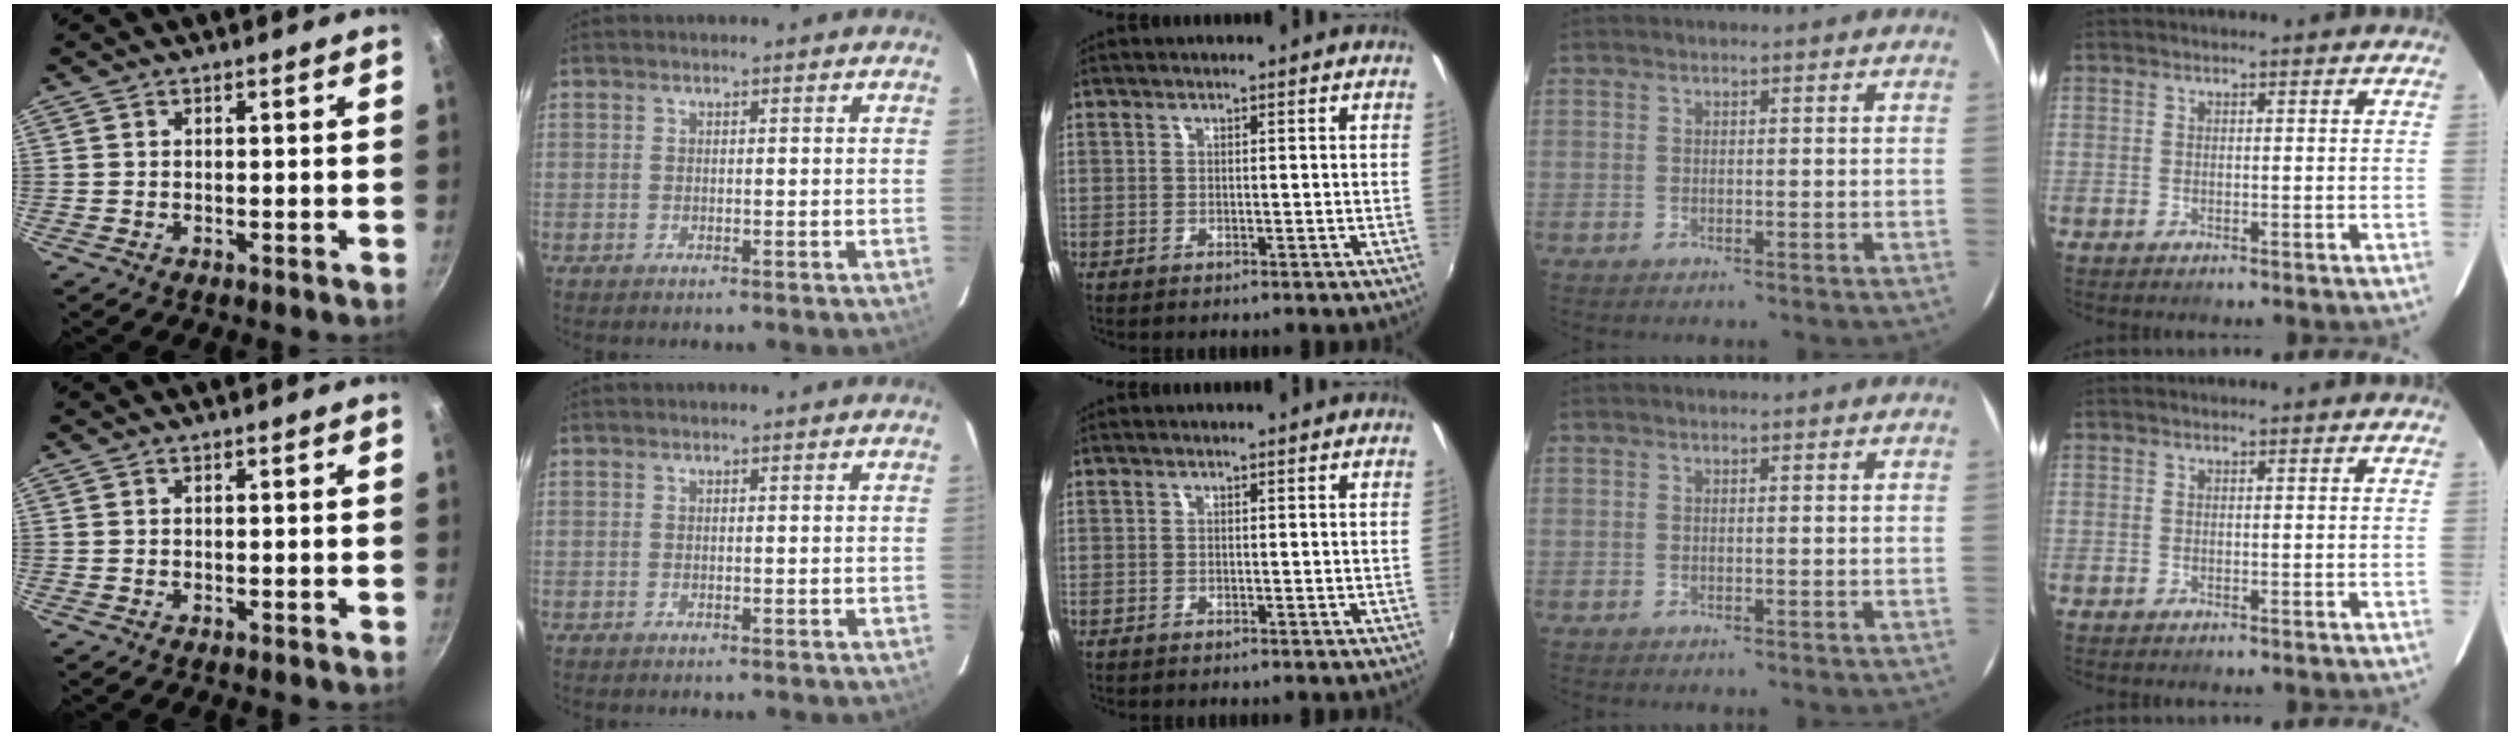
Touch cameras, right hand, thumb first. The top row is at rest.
{}